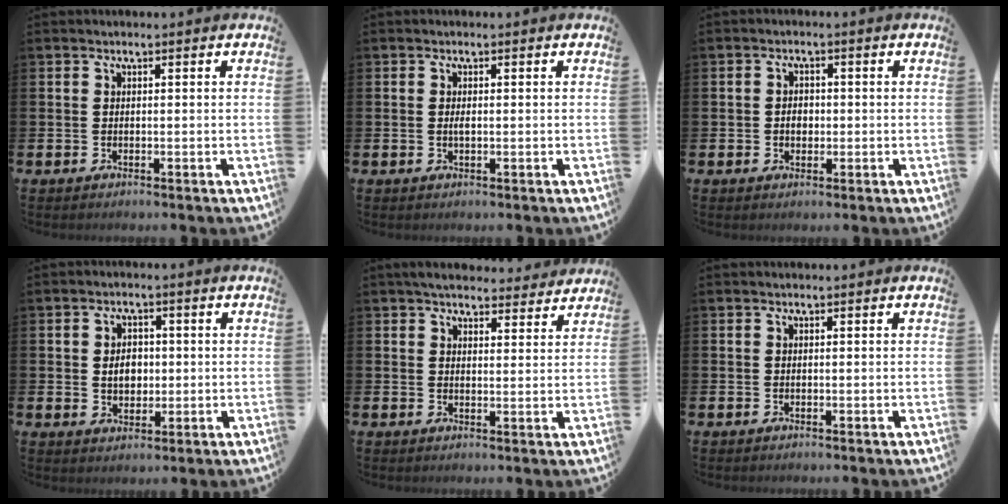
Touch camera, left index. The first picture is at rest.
{"total": 0.9, "force": [0.0, 0.3, 0.8], "torque": [-0.010, -0.002, -0.002]}
{"total": 2.1, "force": [-0.2, 1.6, 1.3], "torque": [-0.003, -0.002, -0.010]}
{"total": 3.7, "force": [0.4, 2.8, 2.3], "torque": [-0.030, 0.003, -0.001]}
{"total": 4.5, "force": [4.3, 1.3, 0.8], "torque": [-0.012, -0.022, 0.075]}
{"total": 0.0}